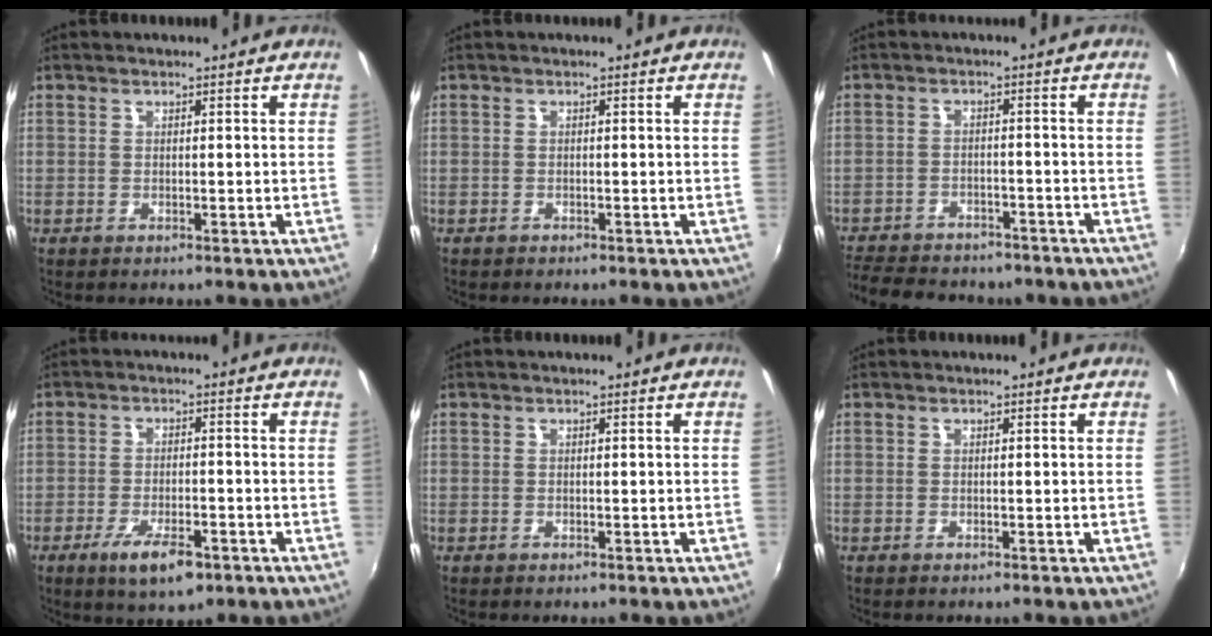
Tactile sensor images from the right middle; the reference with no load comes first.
{"total": 0.6, "force": [-0.5, 0.3, 0.0], "torque": [-0.003, 0.000, -0.010]}
{"total": 15.2, "force": [-12.5, 6.1, 6.2], "torque": [-0.146, -0.013, -0.176]}
{"total": 7.3, "force": [-4.2, 2.5, 5.5], "torque": [-0.118, -0.016, -0.069]}
{"total": 0.0}
{"total": 0.0}